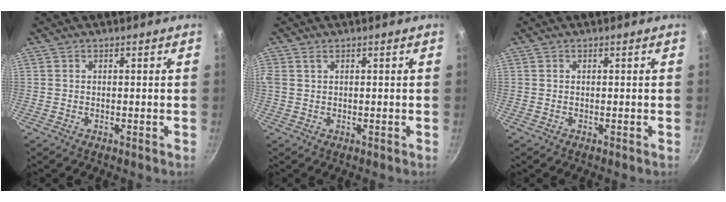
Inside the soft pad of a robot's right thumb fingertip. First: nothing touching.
{"total": 1.2, "force": [0.7, 0.7, 0.8], "torque": [-0.018, 0.003, 0.016]}
{"total": 0.0}